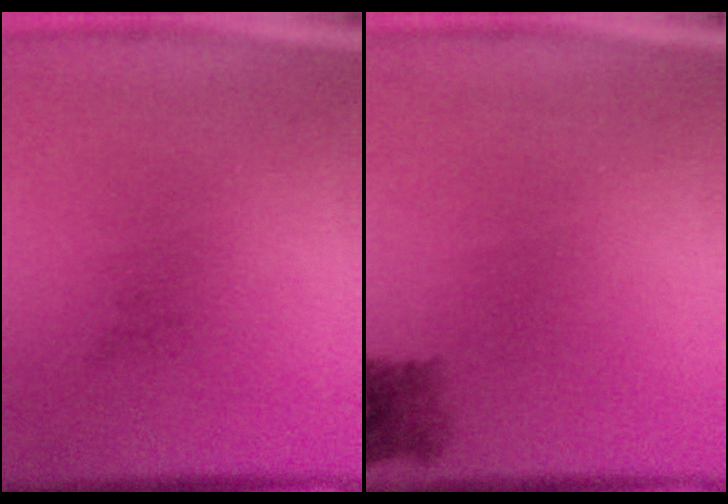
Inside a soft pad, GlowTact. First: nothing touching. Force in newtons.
{"total": 2.4}